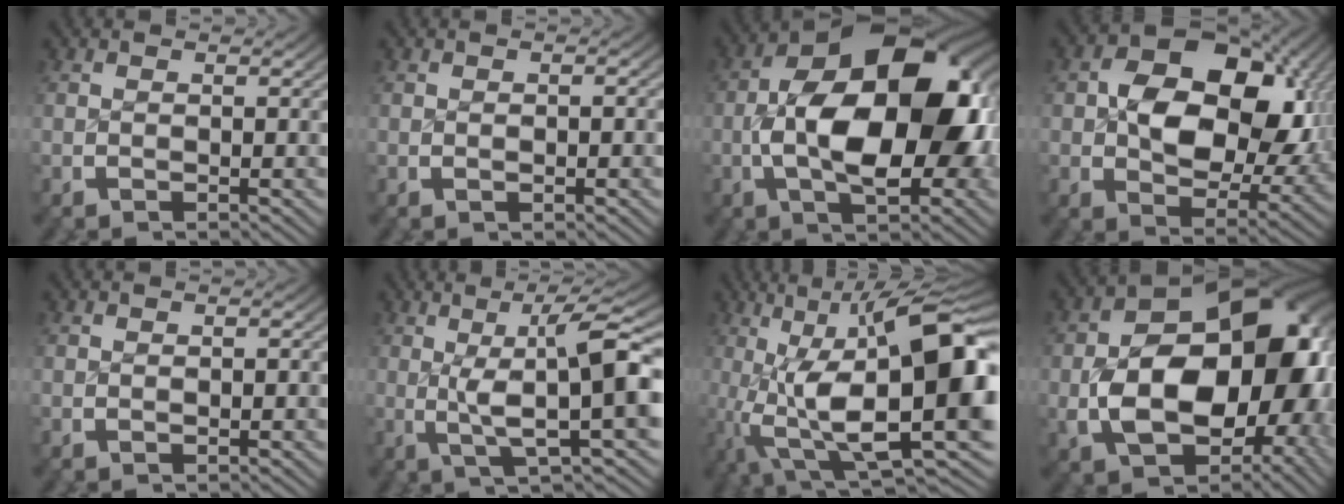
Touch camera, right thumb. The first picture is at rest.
{"total": 0.9, "force": [-0.2, 0.6, 0.7], "torque": [-0.015, -0.006, -0.002]}
{"total": 21.6, "force": [0.5, 12.5, 17.6], "torque": [-0.264, -0.028, 0.015]}
{"total": 15.2, "force": [1.2, 10.1, 11.3], "torque": [-0.178, -0.022, 0.023]}
{"total": 0.6, "force": [-0.1, 0.4, 0.4], "torque": [-0.011, -0.005, -0.002]}
{"total": 10.4, "force": [0.8, 3.5, 9.8], "torque": [-0.156, -0.003, 0.021]}
{"total": 22.4, "force": [-1.2, 12.0, 18.8], "torque": [-0.321, -0.075, 0.021]}
{"total": 22.9, "force": [-0.6, 14.6, 17.6], "torque": [-0.278, -0.053, 0.011]}